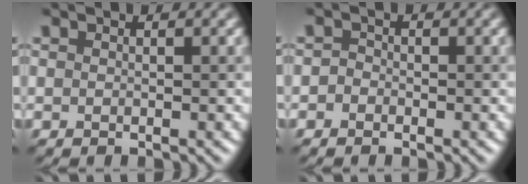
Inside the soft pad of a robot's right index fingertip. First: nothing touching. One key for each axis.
{"total": 0.6, "fx": -0.5, "fy": 0.3, "fz": -0.1, "tx": 0.000, "ty": 0.007, "tz": -0.005}